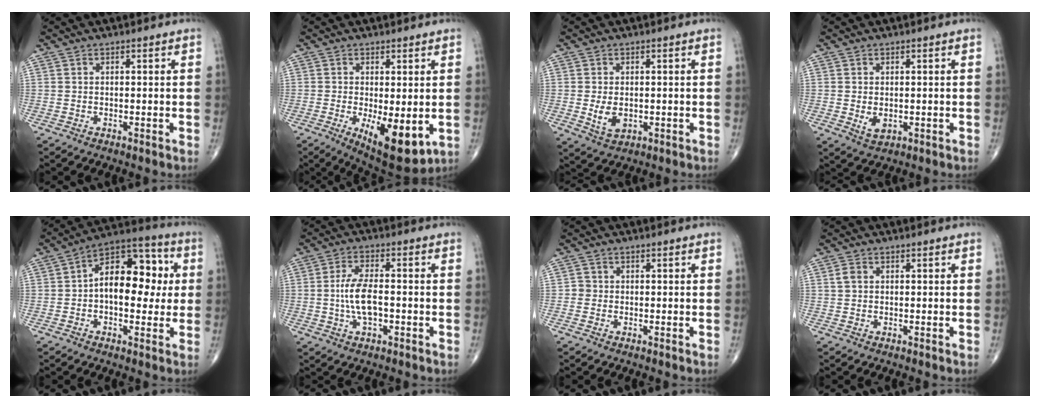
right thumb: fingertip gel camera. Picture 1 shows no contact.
{"total": 10.9, "force": [-2.4, 4.2, 9.7], "torque": [-0.141, -0.025, -0.023]}
{"total": 4.3, "force": [-0.4, 2.8, 3.2], "torque": [-0.051, -0.007, 0.002]}
{"total": 2.9, "force": [-0.2, 1.9, 2.1], "torque": [-0.031, -0.006, 0.005]}
{"total": 15.5, "force": [1.0, 9.1, 12.4], "torque": [-0.147, 0.034, 0.005]}
{"total": 7.2, "force": [-0.9, 3.2, 6.4], "torque": [-0.127, 0.010, -0.019]}
{"total": 1.3, "force": [-0.3, 1.3, 0.3], "torque": [0.005, 0.005, -0.008]}
{"total": 1.7, "force": [0.3, 1.3, 1.0], "torque": [-0.021, 0.005, 0.007]}